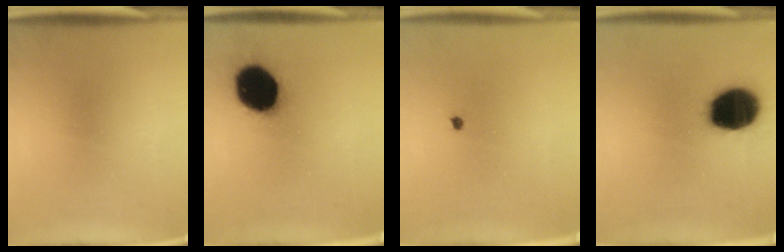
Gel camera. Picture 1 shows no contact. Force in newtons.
{"total": 18.7}
{"total": 0.5}
{"total": 18.1}